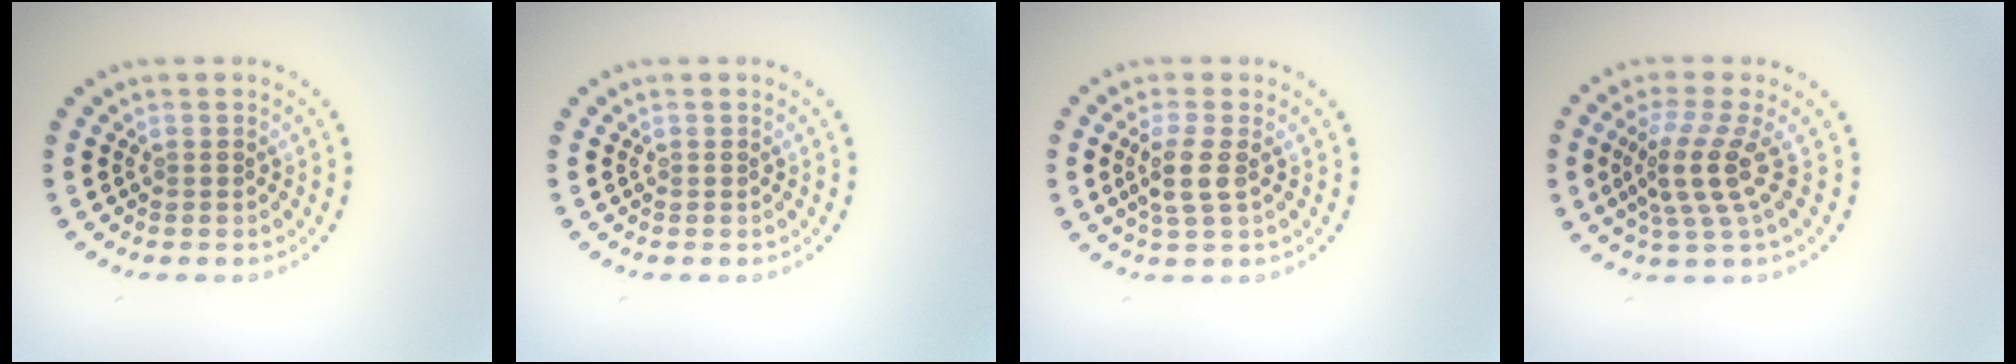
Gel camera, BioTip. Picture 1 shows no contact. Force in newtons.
{"total": 0.0}
{"total": 2.4, "press": 2.0, "slide": 1.3}
{"total": 4.1, "press": 3.0, "slide": 2.8}